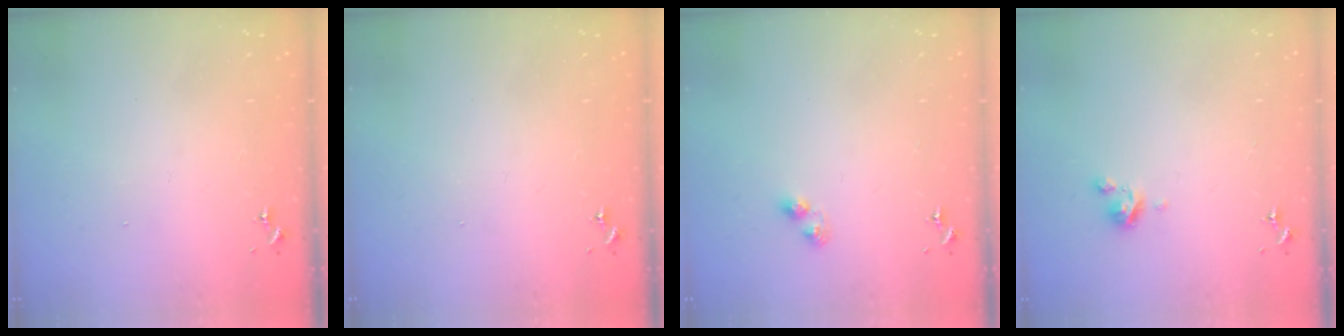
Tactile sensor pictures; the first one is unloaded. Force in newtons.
{"total": 0.0}
{"total": 3.3, "press": 3.2, "slide": 0.5}
{"total": 4.3, "press": 4.3, "slide": 0.3}